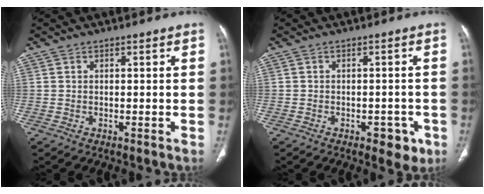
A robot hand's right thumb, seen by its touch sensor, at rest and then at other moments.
{"total": 4.5, "force": [-2.2, 2.6, 2.9], "torque": [-0.015, 0.009, -0.026]}